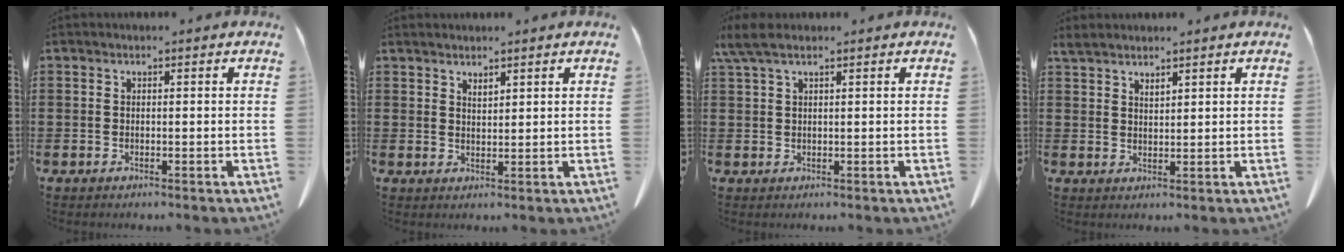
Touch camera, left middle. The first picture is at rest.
{"total": 1.6, "force": [1.5, 0.2, 0.4], "torque": [-0.009, 0.001, 0.029]}
{"total": 3.3, "force": [2.0, 0.7, 2.5], "torque": [-0.060, 0.000, 0.034]}
{"total": 2.1, "force": [2.0, 0.2, 0.5], "torque": [-0.013, 0.000, 0.038]}